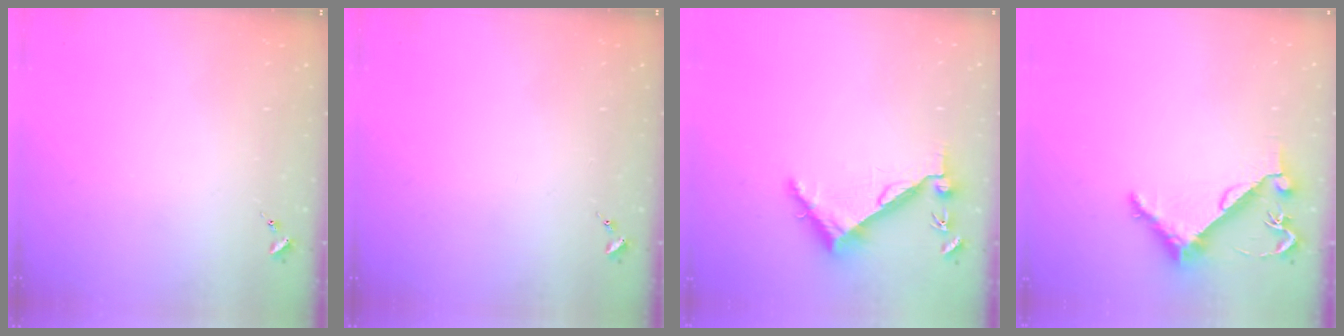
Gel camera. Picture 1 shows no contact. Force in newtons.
{"total": 0.0}
{"total": 6.4, "press": 6.4, "slide": 0.7}
{"total": 6.3, "press": 6.3, "slide": 0.6}